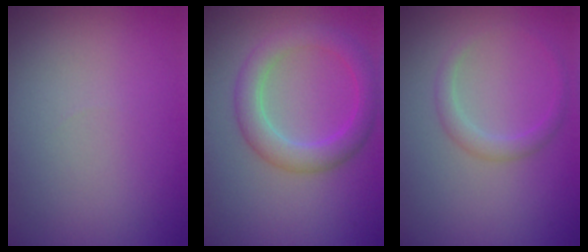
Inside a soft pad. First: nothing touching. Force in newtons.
{"total": 3.8, "press": 3.8, "slide": 0.1}
{"total": 1.6, "press": 1.6, "slide": 0.1}